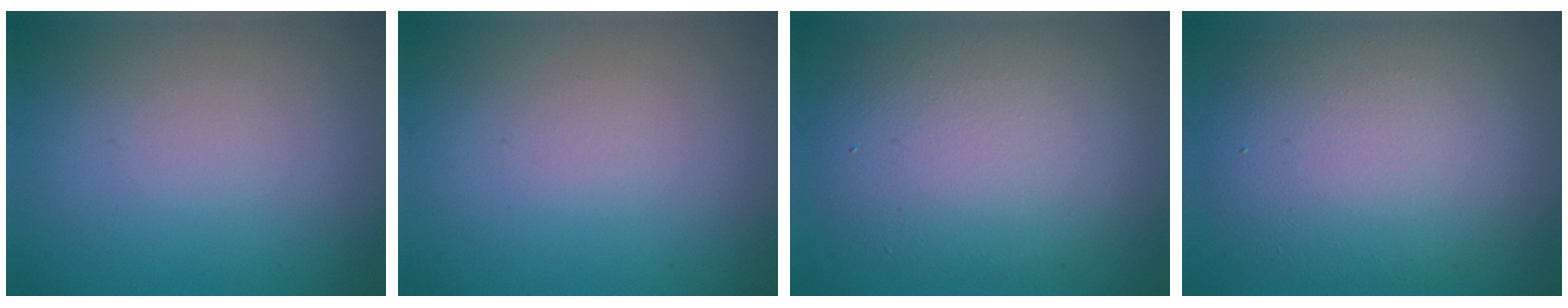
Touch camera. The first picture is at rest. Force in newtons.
{"total": 0.0}
{"total": 8.1, "press": 8.0, "slide": 0.5}
{"total": 9.2, "press": 9.2, "slide": 0.7}